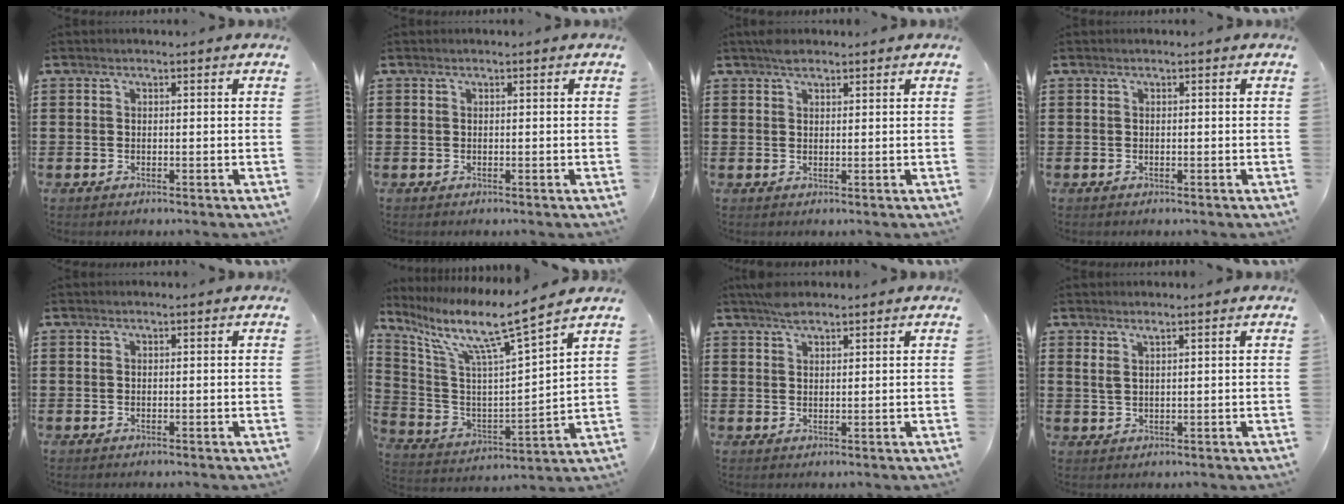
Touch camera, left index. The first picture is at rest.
{"total": 0.0}
{"total": 1.7, "force": [1.4, 0.7, 0.7], "torque": [-0.017, 0.002, 0.026]}
{"total": 0.0}
{"total": 0.0}
{"total": 10.5, "force": [7.7, 0.5, 7.2], "torque": [-0.159, -0.058, 0.117]}
{"total": 2.3, "force": [1.9, 0.7, 1.0], "torque": [-0.025, 0.001, 0.037]}
{"total": 1.6, "force": [1.1, 0.1, 1.1], "torque": [-0.025, 0.000, 0.021]}